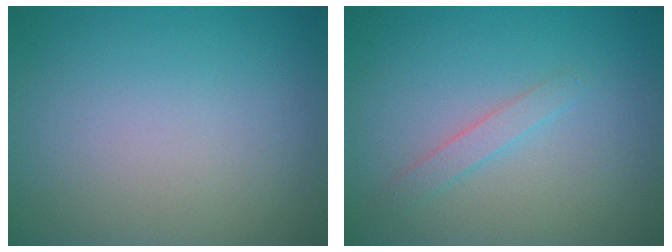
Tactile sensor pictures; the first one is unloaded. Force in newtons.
{"total": 1.4, "press": 1.4, "slide": 0.1}